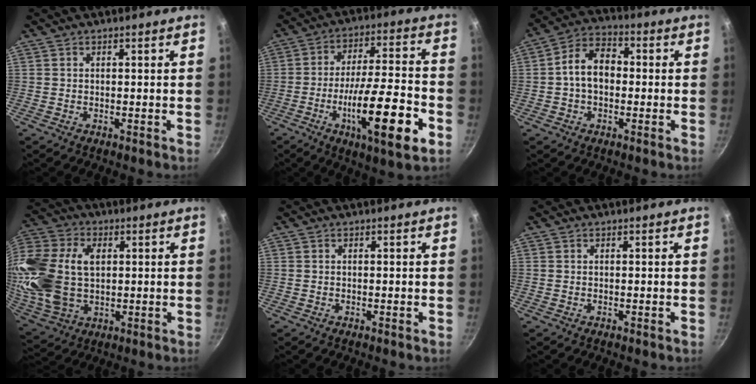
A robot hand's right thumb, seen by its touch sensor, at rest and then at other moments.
{"total": 19.1, "force": [-6.9, 4.6, 17.3], "torque": [-0.263, 0.027, -0.109]}
{"total": 8.9, "force": [-0.3, 6.2, 6.4], "torque": [-0.082, 0.031, -0.020]}
{"total": 23.3, "force": [2.9, 16.1, 16.6], "torque": [-0.366, 0.016, 0.058]}
{"total": 0.0}
{"total": 0.0}